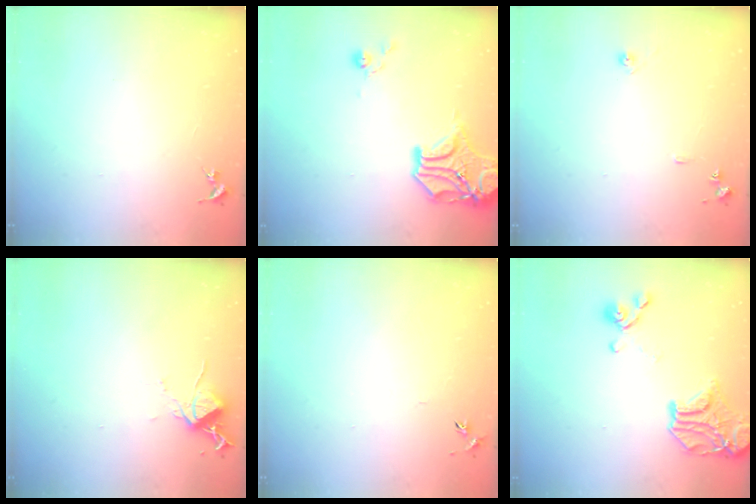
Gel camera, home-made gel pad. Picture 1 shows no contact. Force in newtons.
{"total": 14.3, "press": 14.1, "slide": 2.3}
{"total": 6.9, "press": 6.9, "slide": 0.7}
{"total": 8.8, "press": 8.7, "slide": 1.2}
{"total": 4.1, "press": 4.0, "slide": 0.4}
{"total": 15.3, "press": 15.2, "slide": 1.8}